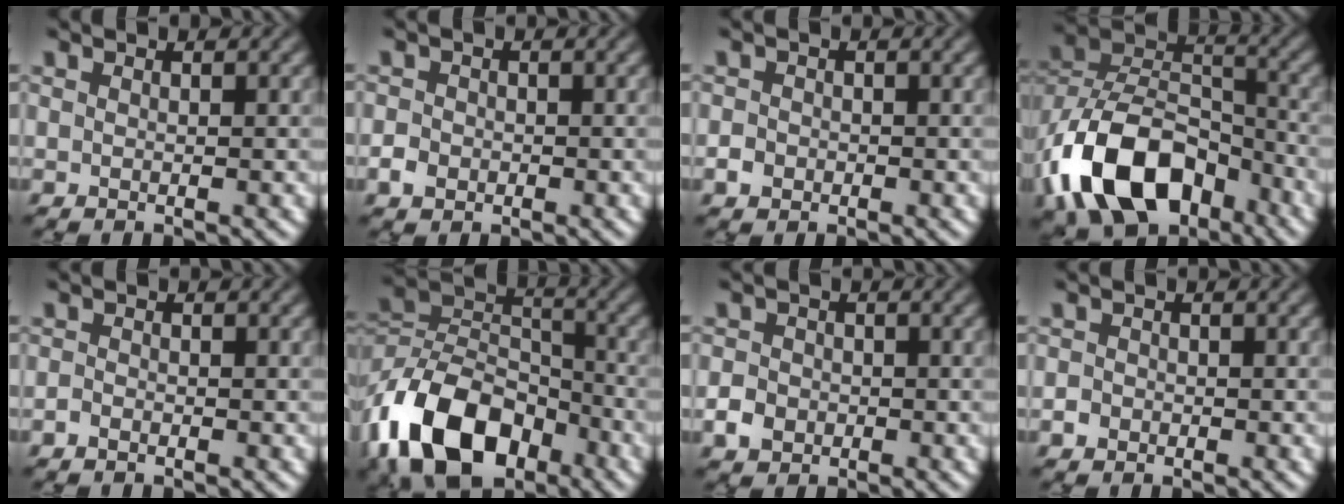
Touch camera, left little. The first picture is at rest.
{"total": 1.5, "force": [-0.7, 1.2, 0.4], "torque": [-0.003, 0.001, -0.013]}
{"total": 1.6, "force": [-0.5, 1.4, 0.4], "torque": [0.003, 0.006, -0.013]}
{"total": 13.2, "force": [-7.1, 7.7, 8.0], "torque": [-0.157, 0.009, -0.140]}
{"total": 0.7, "force": [-0.5, 0.4, 0.2], "torque": [-0.002, 0.001, -0.012]}
{"total": 13.1, "force": [-7.2, 7.9, 7.5], "torque": [-0.158, 0.007, -0.147]}
{"total": 2.1, "force": [-0.9, 1.8, 0.7], "torque": [-0.003, 0.002, -0.018]}
{"total": 1.6, "force": [-0.4, 1.5, 0.5], "torque": [0.004, 0.012, -0.019]}